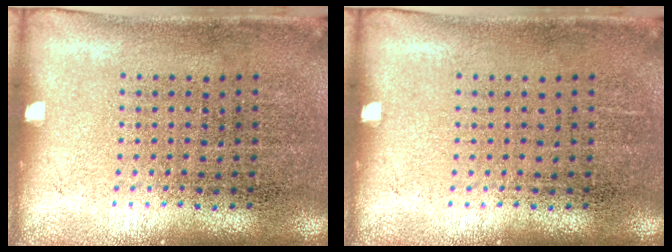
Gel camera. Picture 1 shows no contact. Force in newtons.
{"total": 0.0}